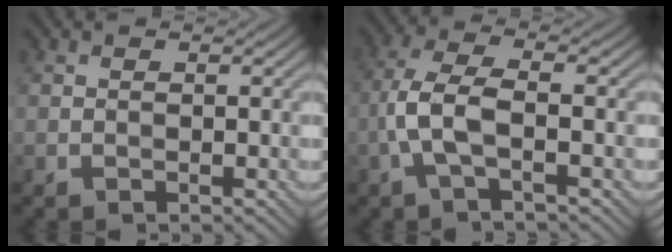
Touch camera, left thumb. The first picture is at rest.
{"total": 5.7, "force": [-1.7, 1.8, 5.2], "torque": [-0.120, 0.010, -0.044]}